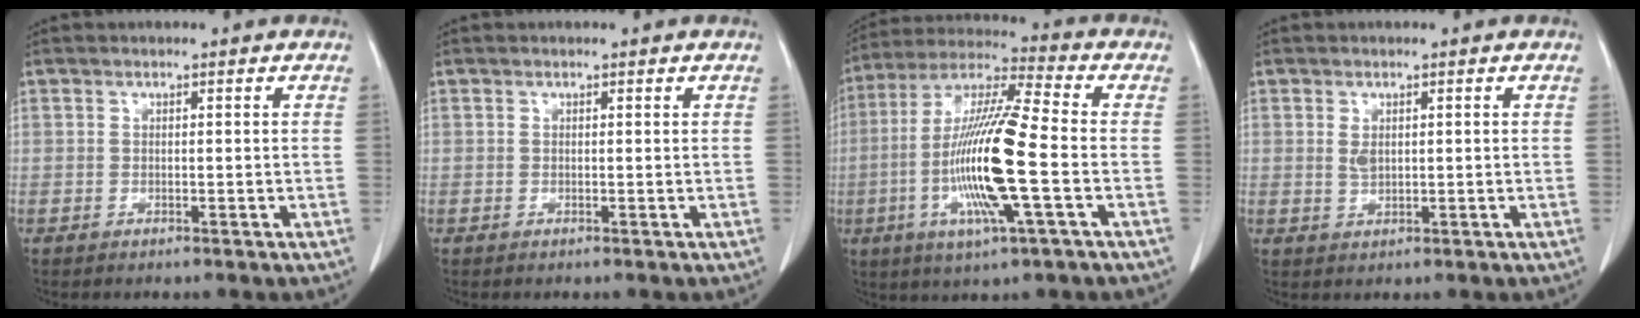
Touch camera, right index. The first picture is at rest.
{"total": 0.0}
{"total": 17.0, "force": [-3.5, 0.9, 16.7], "torque": [-0.337, -0.009, -0.071]}
{"total": 1.7, "force": [0.5, 0.9, 1.4], "torque": [-0.026, -0.004, 0.012]}